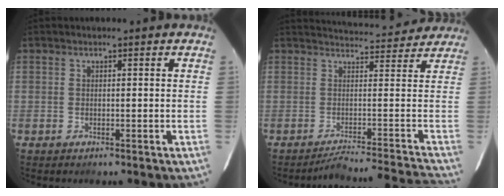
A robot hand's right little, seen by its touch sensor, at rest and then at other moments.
{"total": 8.8, "force": [0.6, -0.6, 8.8], "torque": [-0.143, 0.073, -0.001]}